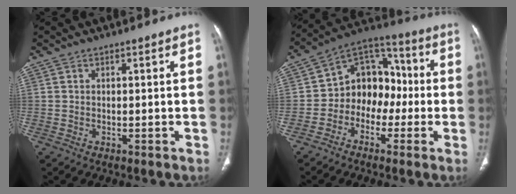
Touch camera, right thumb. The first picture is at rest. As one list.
[{"total": 12.0, "force": [-2.4, 9.4, 6.9], "torque": [-0.059, 0.051, -0.057]}]